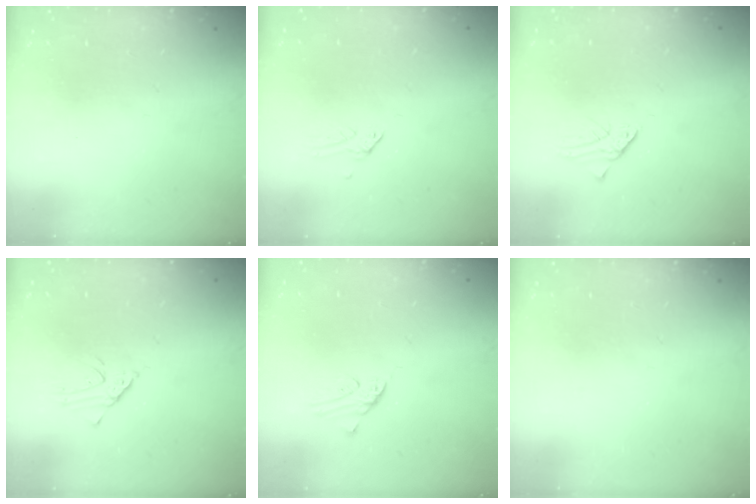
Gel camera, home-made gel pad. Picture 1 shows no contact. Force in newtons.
{"total": 0.0}
{"total": 0.7, "press": 0.7, "slide": 0.1}
{"total": 2.3, "press": 2.3, "slide": 0.1}
{"total": 0.0}
{"total": 0.0}